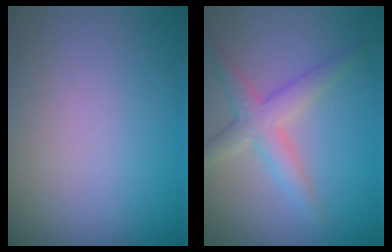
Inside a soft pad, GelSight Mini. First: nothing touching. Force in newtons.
{"total": 3.3, "press": 3.3, "slide": 0.1}